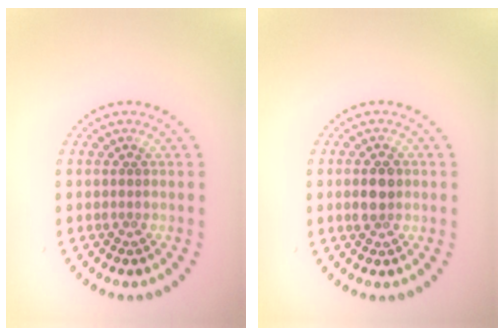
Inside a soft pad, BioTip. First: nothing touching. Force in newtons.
{"total": 2.8, "press": 2.8, "slide": 0.0}